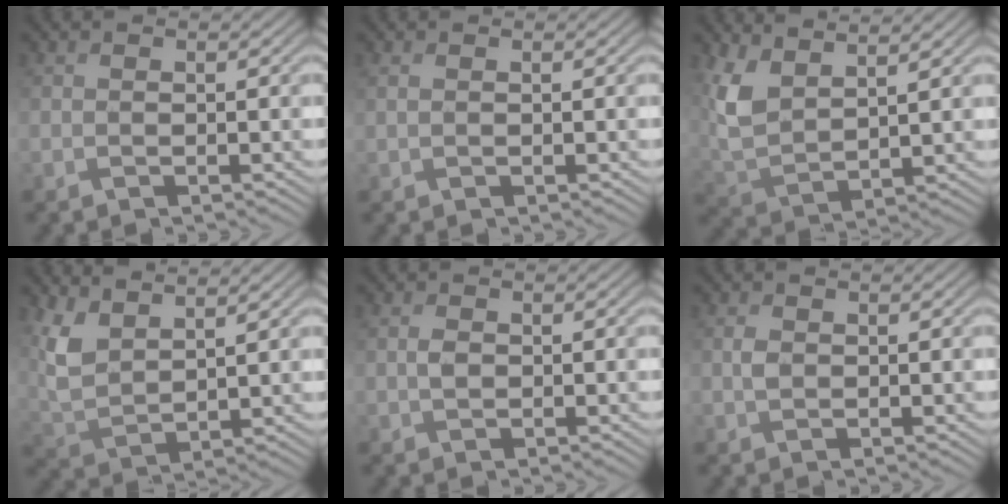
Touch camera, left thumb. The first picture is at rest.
{"total": 0.8, "force": [0.7, -0.2, 0.2], "torque": [-0.004, 0.007, 0.015]}
{"total": 7.2, "force": [4.8, 2.8, 4.5], "torque": [-0.121, 0.006, 0.101]}
{"total": 6.5, "force": [4.8, 2.2, 3.7], "torque": [-0.100, 0.005, 0.103]}
{"total": 1.0, "force": [0.6, 0.5, 0.6], "torque": [-0.012, 0.005, 0.008]}
{"total": 1.2, "force": [0.7, 0.7, 0.8], "torque": [-0.018, 0.005, 0.012]}